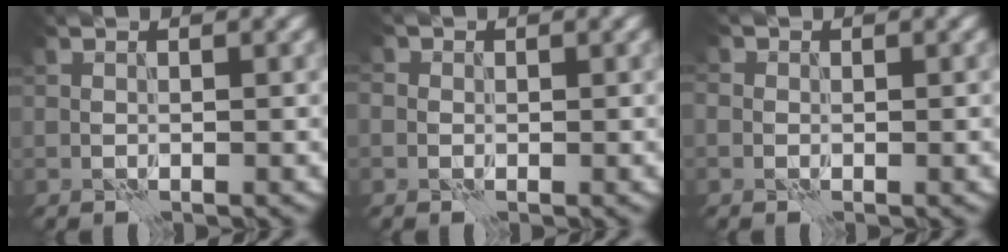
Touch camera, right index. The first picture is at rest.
{"total": 2.0, "force": [0.2, 1.9, 0.5], "torque": [-0.003, 0.010, -0.025]}
{"total": 1.9, "force": [-0.1, 1.7, 0.7], "torque": [-0.003, 0.006, -0.018]}